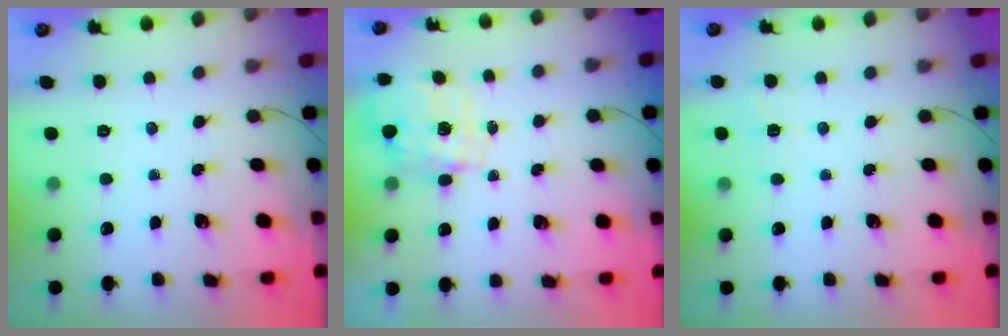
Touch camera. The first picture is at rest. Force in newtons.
{"total": 2.8, "press": 2.6, "slide": 0.9}
{"total": 3.5, "press": 3.0, "slide": 1.8}